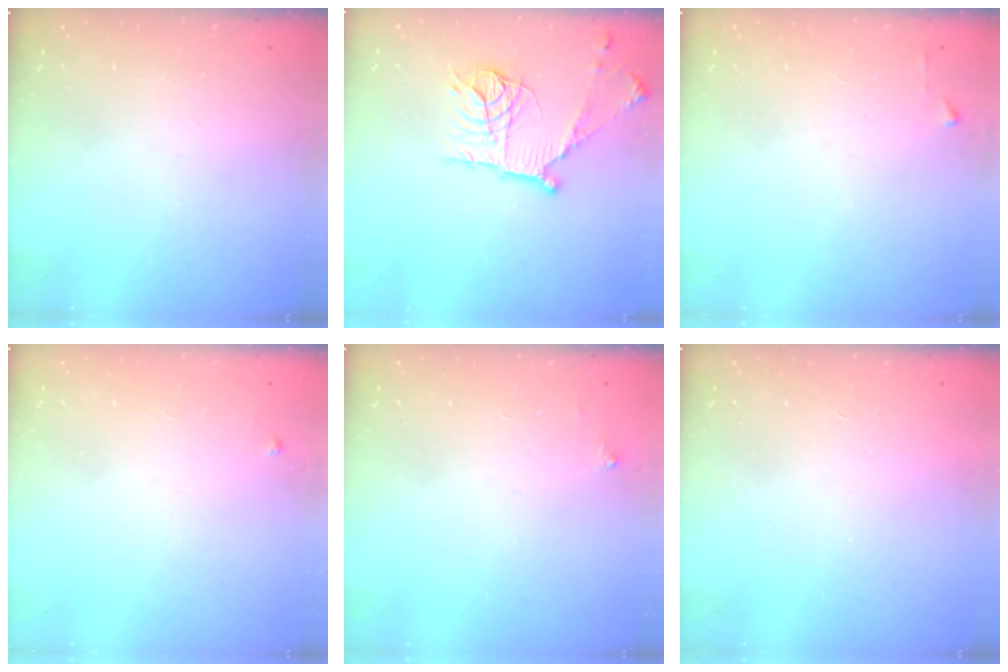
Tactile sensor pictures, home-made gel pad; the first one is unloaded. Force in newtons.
{"total": 16.6, "press": 16.6, "slide": 1.3}
{"total": 2.4, "press": 2.4, "slide": 0.3}
{"total": 3.1, "press": 3.1, "slide": 0.5}
{"total": 2.5, "press": 2.5, "slide": 0.4}
{"total": 1.7, "press": 1.7, "slide": 0.1}